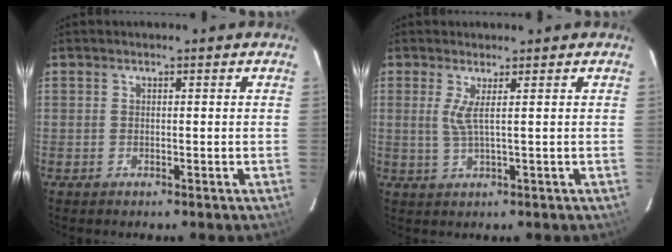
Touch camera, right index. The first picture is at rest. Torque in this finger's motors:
{"motor_torque": [0.38, 0.49, 0.31, 0.05]}